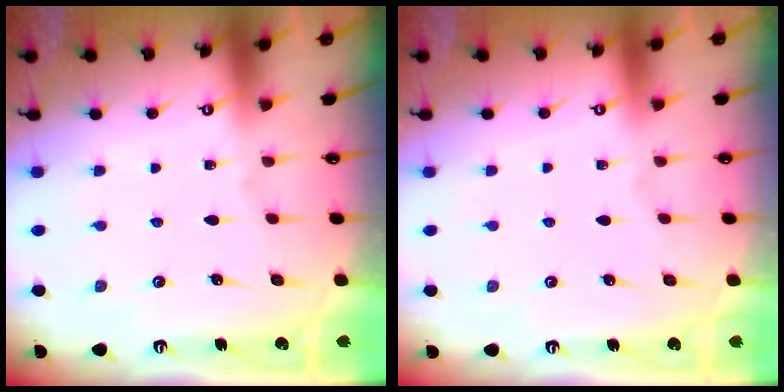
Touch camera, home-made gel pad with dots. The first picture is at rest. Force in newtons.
{"total": 0.0}